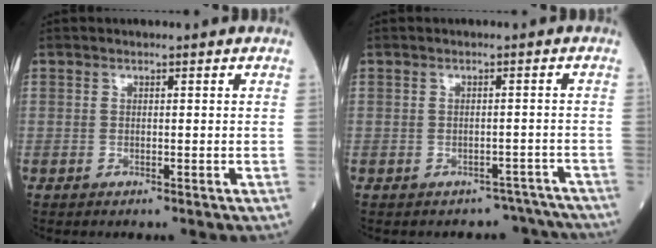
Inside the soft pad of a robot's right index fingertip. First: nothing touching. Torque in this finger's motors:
{"motor_torque": [0.29, -0.19, -0.03, -0.01]}